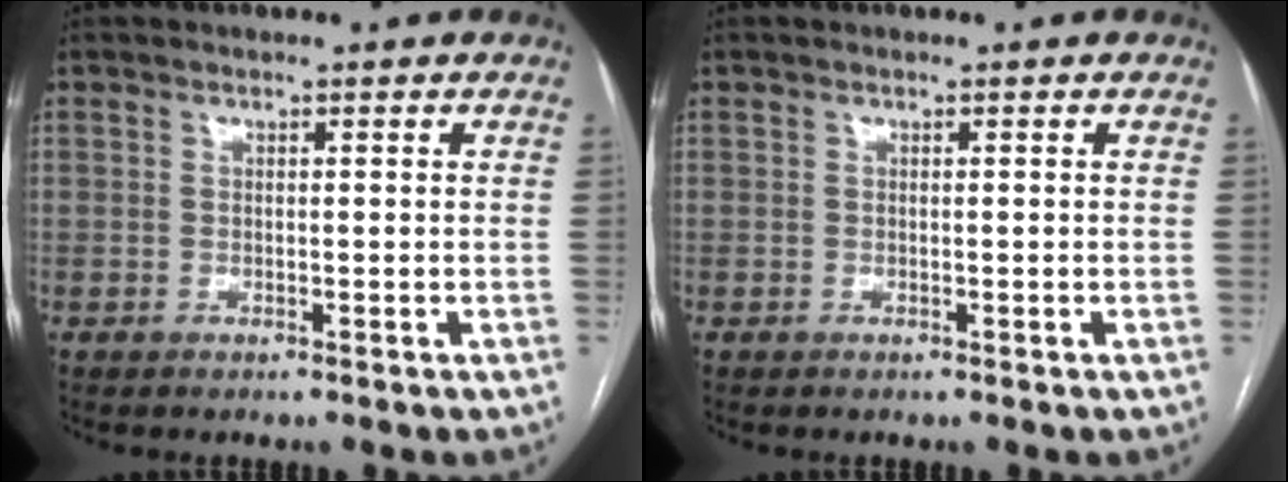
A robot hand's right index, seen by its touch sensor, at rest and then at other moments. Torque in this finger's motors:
{"motor_torque": [0.00, 0.00, 0.00, 0.00]}